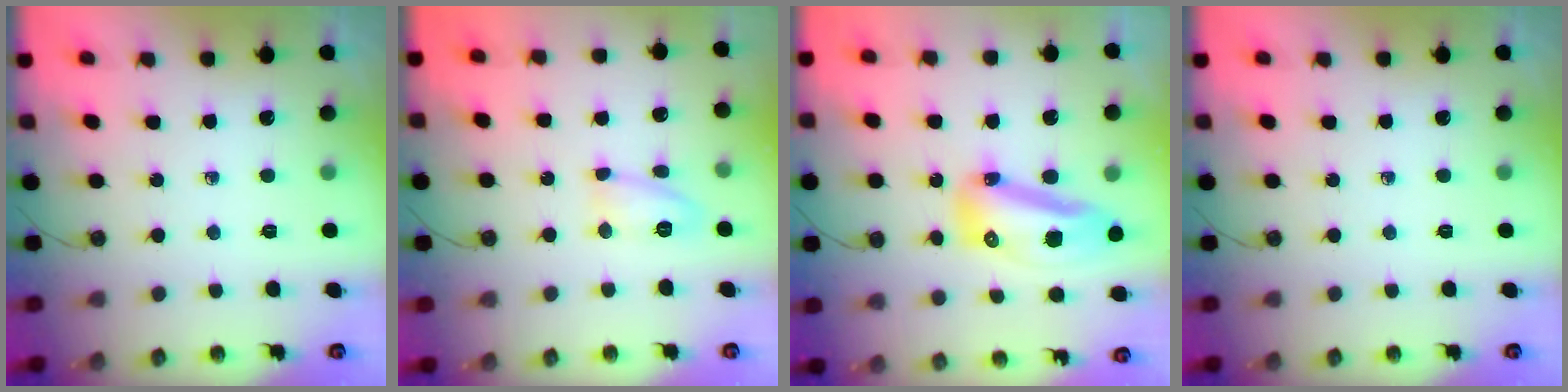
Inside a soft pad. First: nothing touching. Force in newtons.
{"total": 9.0, "press": 8.9, "slide": 0.7}
{"total": 13.3, "press": 13.2, "slide": 1.4}
{"total": 0.0}